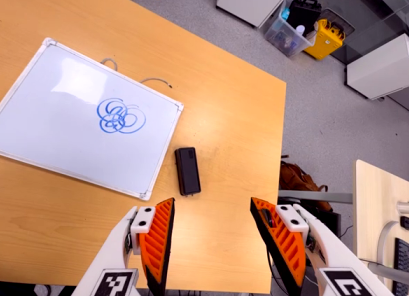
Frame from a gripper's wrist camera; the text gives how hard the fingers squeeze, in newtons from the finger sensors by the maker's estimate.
{"total": 0.0}